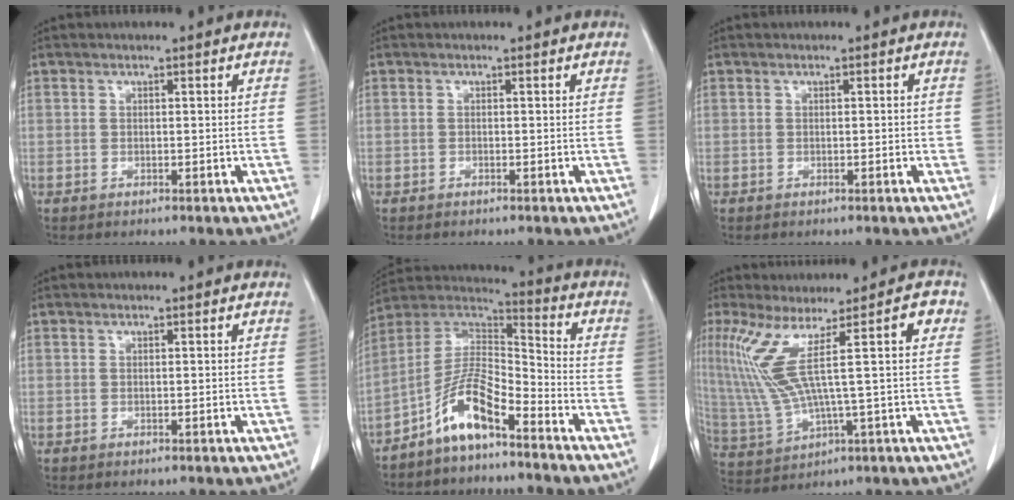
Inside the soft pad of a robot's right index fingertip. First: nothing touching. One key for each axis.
{"total": 0.0}
{"total": 0.7, "fx": -0.1, "fy": 0.3, "fz": 0.6, "tx": -0.008, "ty": 0.001, "tz": -0.001}
{"total": 0.0}
{"total": 10.2, "fx": -6.6, "fy": 2.6, "fz": 7.4, "tx": -0.155, "ty": 0.019, "tz": -0.129}
{"total": 10.6, "fx": 3.3, "fy": -0.5, "fz": 10.1, "tx": -0.202, "ty": 0.013, "tz": 0.074}